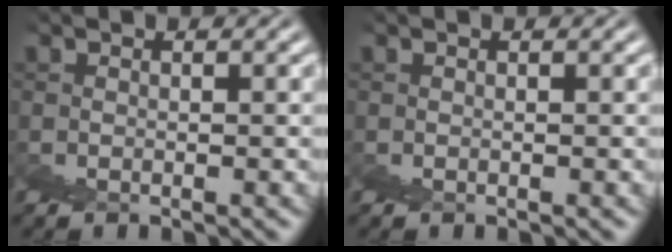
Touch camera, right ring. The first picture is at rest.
{"total": 0.0}